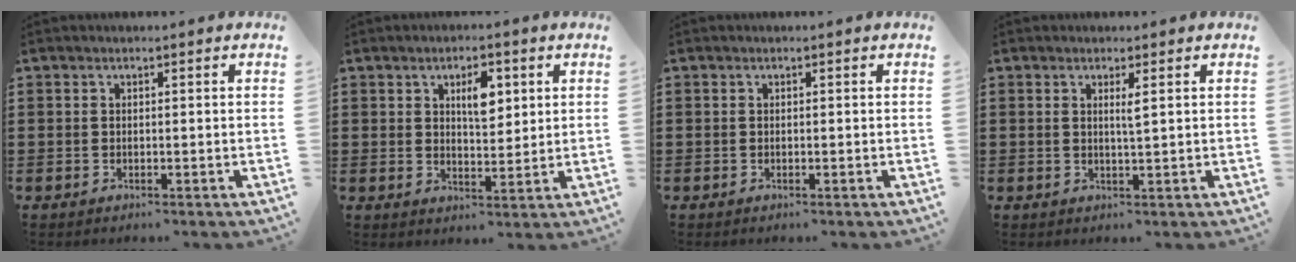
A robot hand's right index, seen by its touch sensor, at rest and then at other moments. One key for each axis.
{"total": 4.7, "fx": 1.9, "fy": 2.2, "fz": 3.8, "tx": -0.058, "ty": 0.002, "tz": 0.025}
{"total": 0.0}
{"total": 1.8, "fx": 0.8, "fy": -0.1, "fz": 1.6, "tx": -0.032, "ty": -0.002, "tz": 0.013}